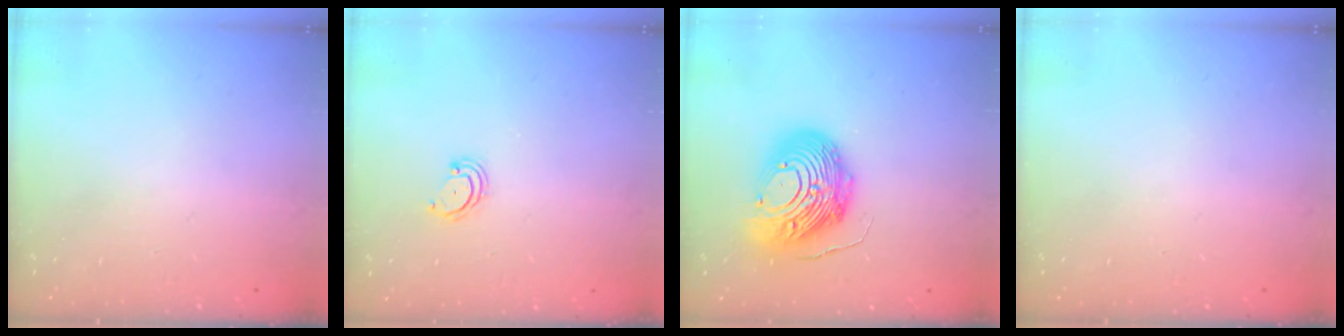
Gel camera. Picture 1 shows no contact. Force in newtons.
{"total": 2.8, "press": 2.8, "slide": 0.3}
{"total": 18.1, "press": 18.0, "slide": 1.6}
{"total": 0.0}